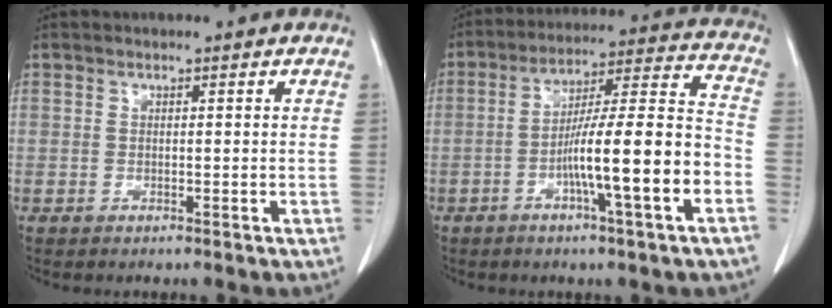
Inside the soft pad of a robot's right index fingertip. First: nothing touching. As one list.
[{"total": 15.8, "force": [-5.2, 0.3, 14.9], "torque": [-0.240, 0.012, -0.082]}]